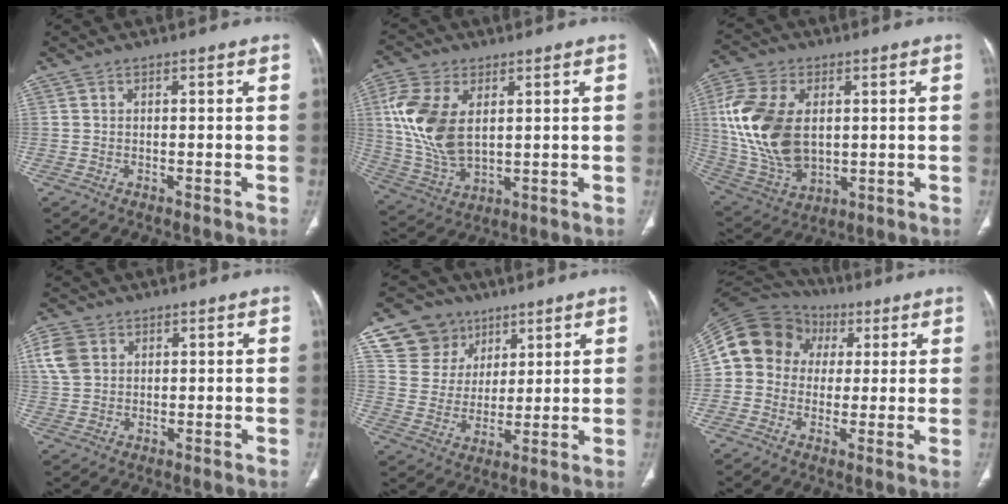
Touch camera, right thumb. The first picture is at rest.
{"total": 14.6, "force": [3.2, 8.6, 11.4], "torque": [-0.236, -0.009, 0.069]}
{"total": 19.2, "force": [2.2, 12.4, 14.5], "torque": [-0.292, -0.008, 0.054]}
{"total": 6.2, "force": [2.1, 4.9, 3.2], "torque": [-0.059, 0.005, 0.042]}
{"total": 12.2, "force": [6.8, 9.7, 2.8], "torque": [-0.019, -0.026, 0.134]}
{"total": 15.4, "force": [2.9, 13.3, 7.2], "torque": [-0.122, 0.038, 0.043]}